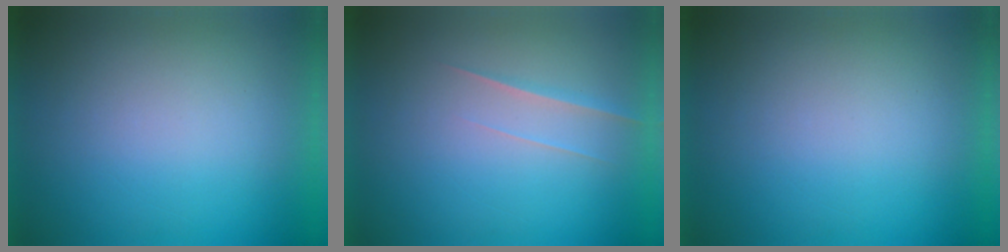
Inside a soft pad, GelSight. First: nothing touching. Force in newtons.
{"total": 1.5}
{"total": 0.0}